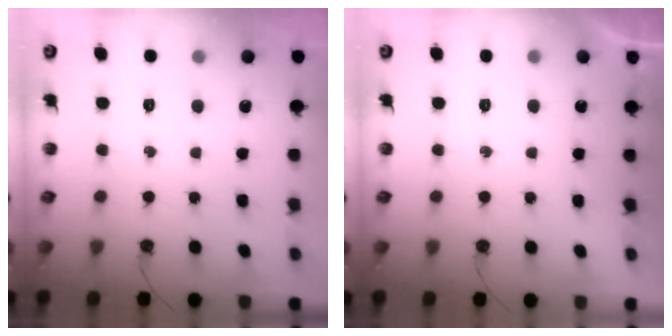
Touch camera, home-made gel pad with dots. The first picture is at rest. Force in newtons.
{"total": 0.0}